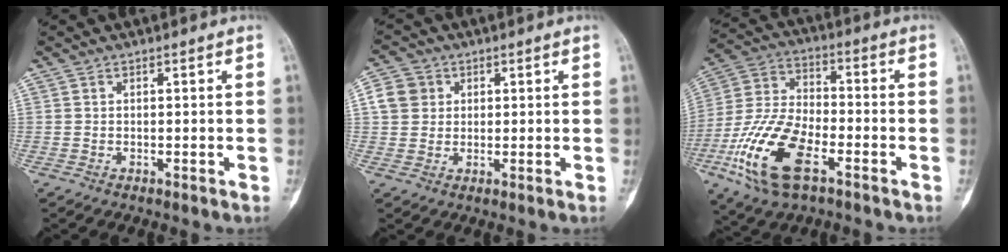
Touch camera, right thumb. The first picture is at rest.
{"total": 5.2, "force": [1.3, 4.8, 1.7], "torque": [-0.018, 0.005, 0.020]}
{"total": 17.7, "force": [-7.5, 8.5, 13.6], "torque": [-0.280, 0.021, -0.143]}